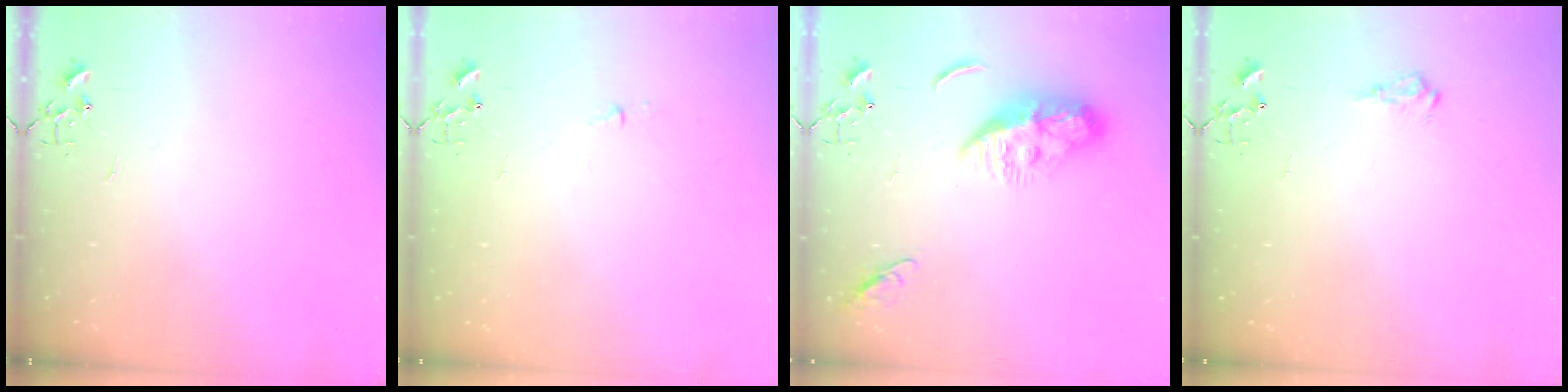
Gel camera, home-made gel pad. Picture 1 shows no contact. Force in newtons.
{"total": 3.1, "press": 3.1, "slide": 0.4}
{"total": 11.4, "press": 11.3, "slide": 1.0}
{"total": 7.4, "press": 7.4, "slide": 0.9}